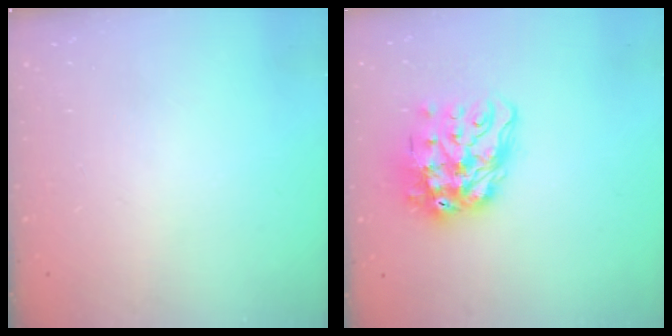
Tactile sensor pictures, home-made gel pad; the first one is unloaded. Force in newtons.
{"total": 16.1, "press": 16.0, "slide": 1.8}